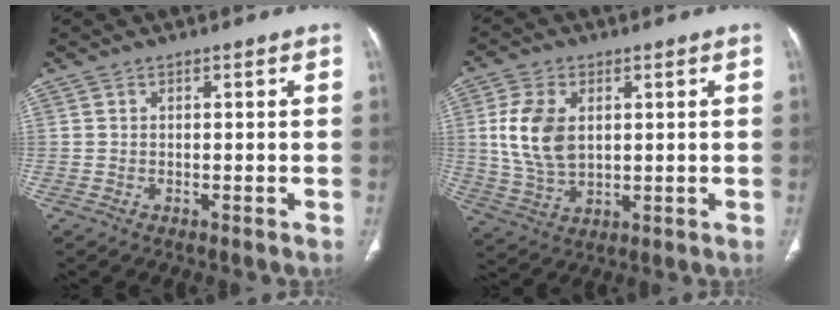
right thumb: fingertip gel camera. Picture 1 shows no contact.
{"total": 10.8, "force": [1.9, 6.9, 8.1], "torque": [-0.160, -0.005, 0.046]}